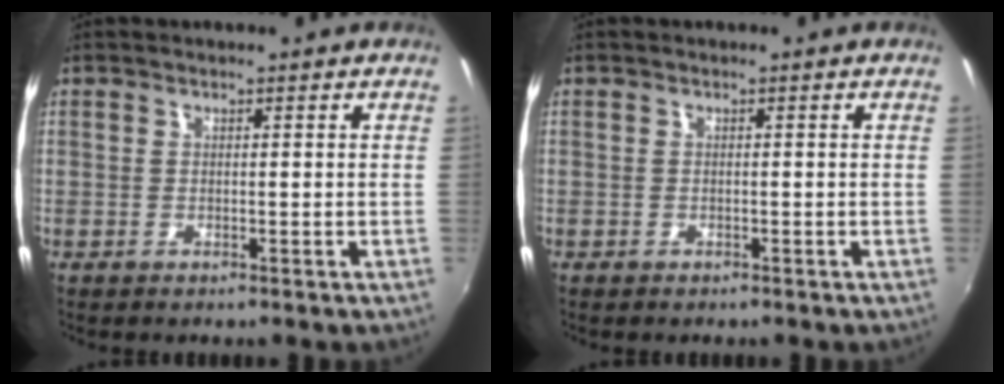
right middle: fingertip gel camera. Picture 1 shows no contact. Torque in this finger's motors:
{"motor_torque": [0.92, -1.16, 0.06, 0.02]}